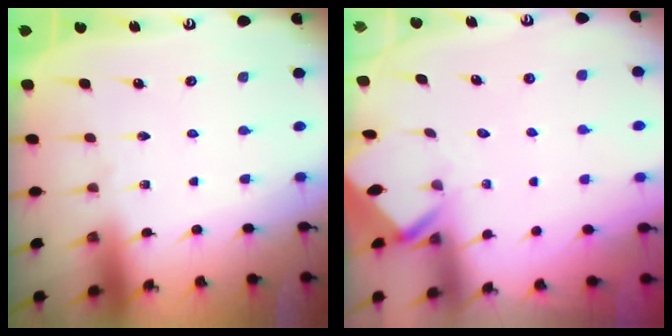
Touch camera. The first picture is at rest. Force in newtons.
{"total": 2.8, "press": 2.8, "slide": 0.2}